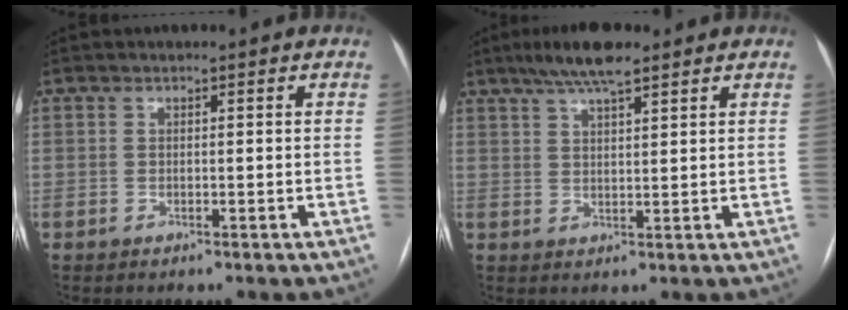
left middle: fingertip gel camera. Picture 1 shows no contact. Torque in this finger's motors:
{"motor_torque": [0.77, -0.75, 0.10, 0.02]}